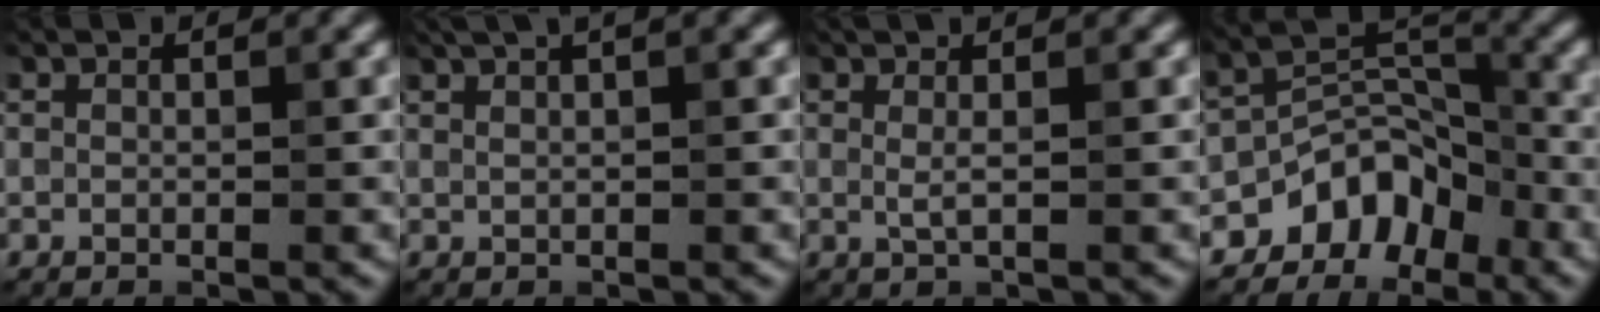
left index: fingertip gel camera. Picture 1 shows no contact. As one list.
[{"total": 4.6, "force": [2.9, 1.8, 3.2], "torque": [-0.026, 0.025, 0.022]}, {"total": 1.6, "force": [0.3, 0.4, 1.5], "torque": [-0.026, -0.004, 0.001]}, {"total": 5.5, "force": [-3.5, 3.6, 2.3], "torque": [-0.015, 0.006, -0.065]}]